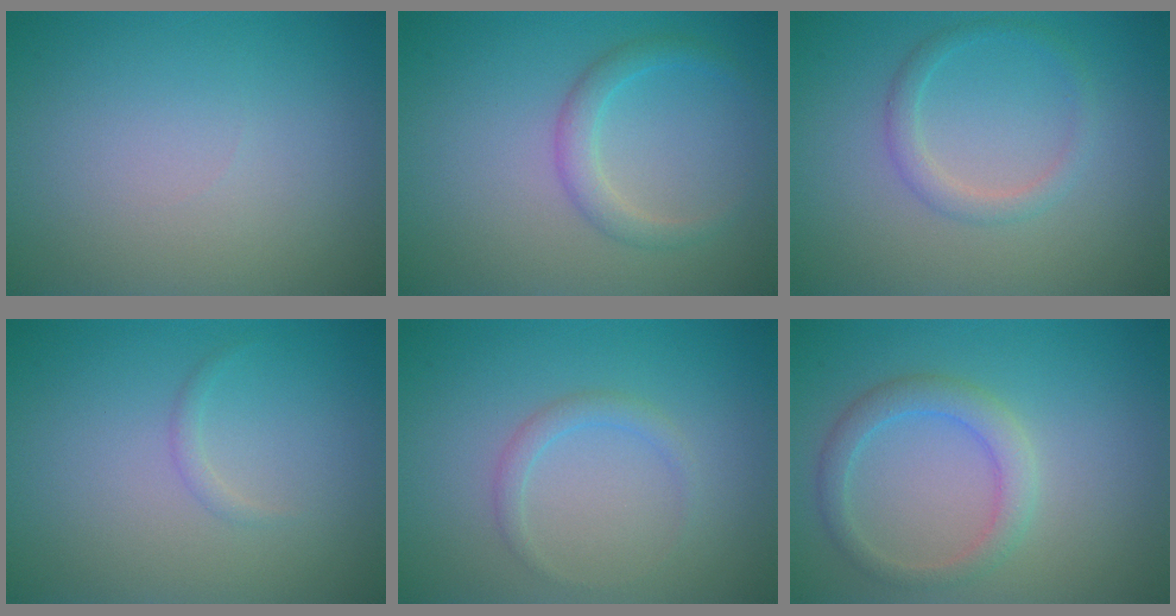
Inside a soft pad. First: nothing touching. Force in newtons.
{"total": 2.1, "press": 2.1, "slide": 0.1}
{"total": 1.7, "press": 1.7, "slide": 0.0}
{"total": 0.7, "press": 0.7, "slide": 0.0}
{"total": 1.3, "press": 1.3, "slide": 0.0}
{"total": 2.7, "press": 2.7, "slide": 0.0}